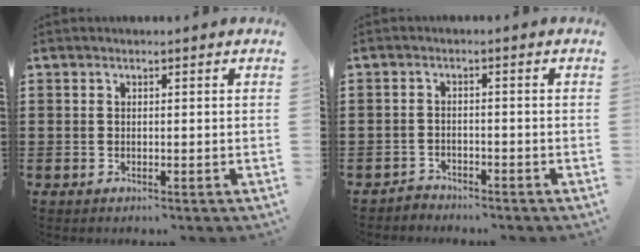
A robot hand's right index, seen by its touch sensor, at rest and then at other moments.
{"total": 2.0, "force": [-2.0, 0.3, -0.2], "torque": [-0.003, 0.003, -0.045]}